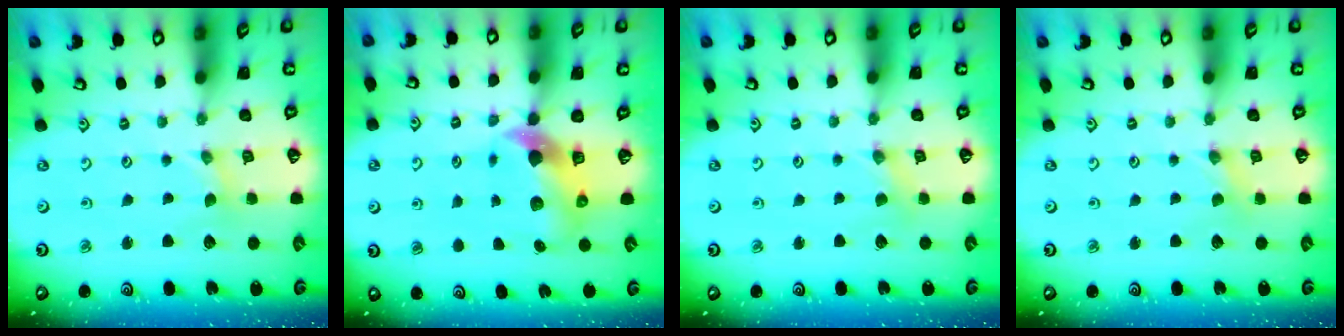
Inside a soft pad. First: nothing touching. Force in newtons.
{"total": 8.2, "press": 8.1, "slide": 1.2}
{"total": 2.5, "press": 2.4, "slide": 0.6}
{"total": 0.0}